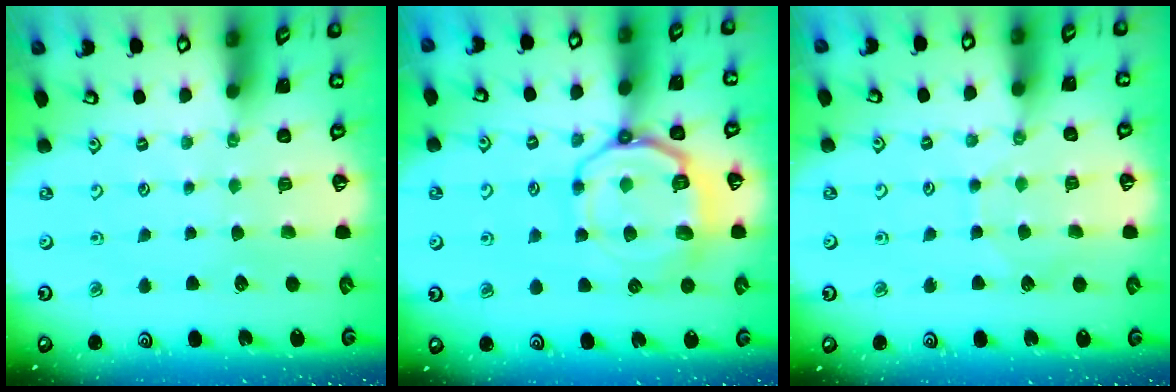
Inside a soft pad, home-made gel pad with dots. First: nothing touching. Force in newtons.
{"total": 12.0, "press": 11.8, "slide": 2.3}
{"total": 4.5, "press": 4.5, "slide": 0.5}